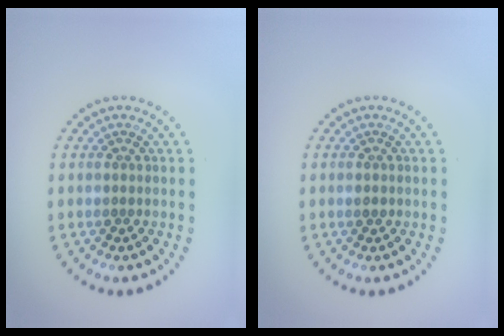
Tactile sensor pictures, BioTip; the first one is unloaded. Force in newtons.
{"total": 0.9, "press": 0.9, "slide": 0.0}